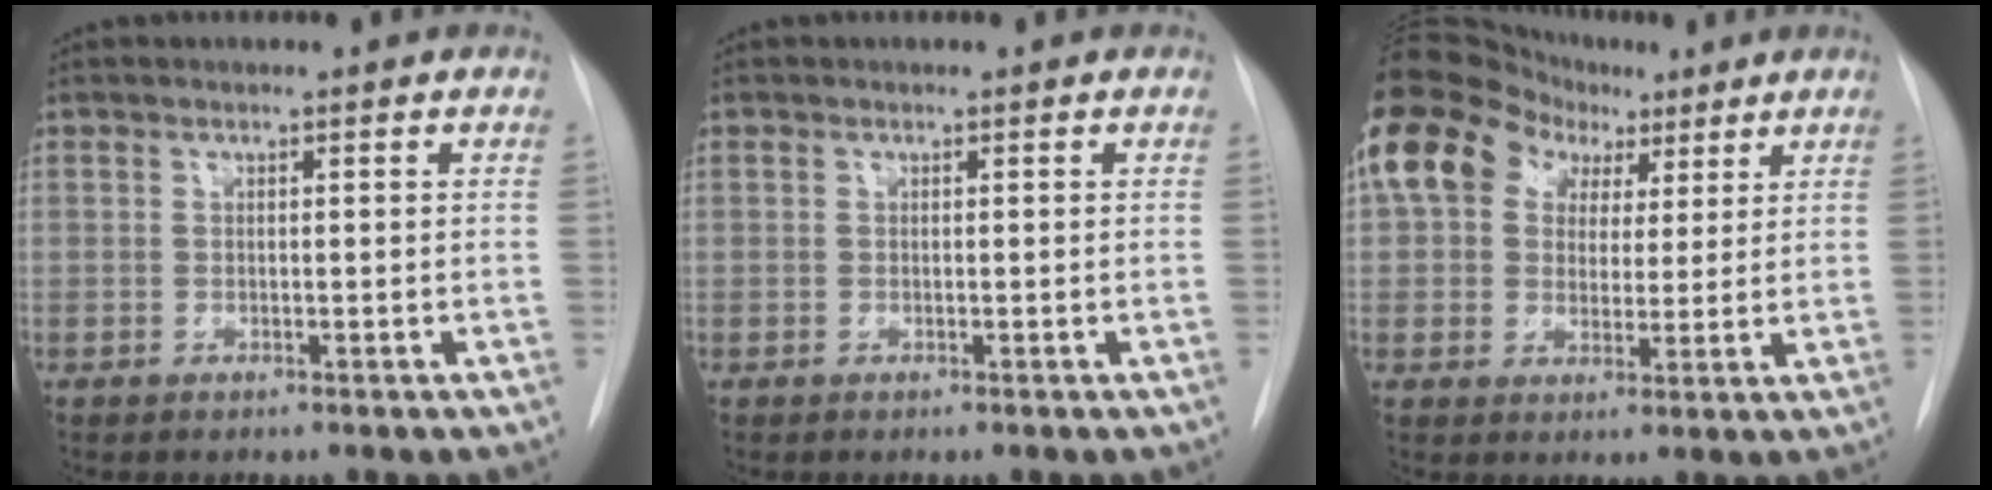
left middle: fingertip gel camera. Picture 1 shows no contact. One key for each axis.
{"total": 0.0}
{"total": 12.7, "fx": 6.1, "fy": 9.3, "fz": 6.0, "tx": -0.111, "ty": 0.061, "tz": 0.106}